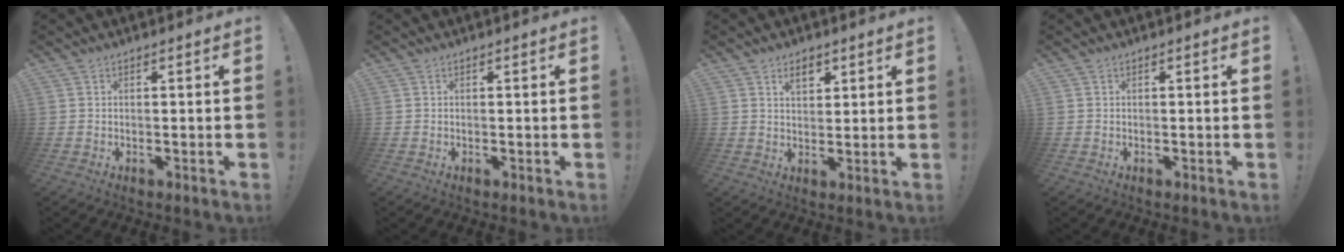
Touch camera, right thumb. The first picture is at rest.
{"total": 0.0}
{"total": 5.3, "force": [3.2, 3.5, 2.2], "torque": [-0.020, -0.016, 0.055]}
{"total": 0.0}